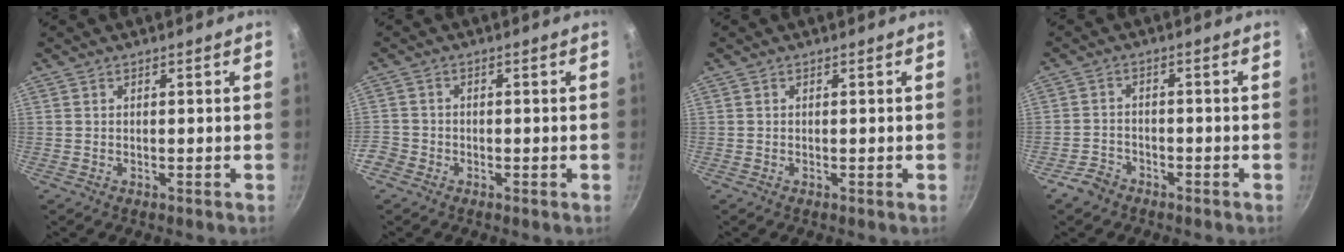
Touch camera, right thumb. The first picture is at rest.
{"total": 3.8, "force": [-2.1, 3.0, 1.0], "torque": [-0.026, 0.015, -0.042]}
{"total": 0.0}
{"total": 3.9, "force": [-2.9, 2.4, 1.0], "torque": [-0.015, 0.034, -0.051]}